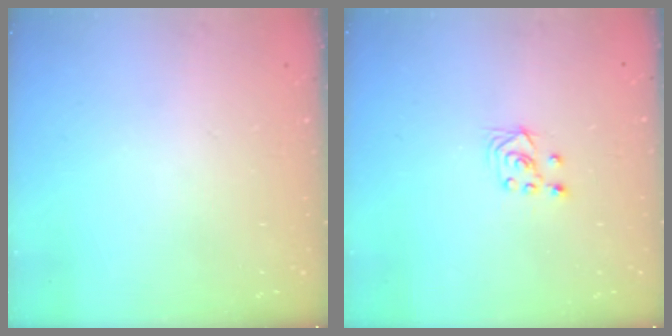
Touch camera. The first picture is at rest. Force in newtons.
{"total": 2.8, "press": 2.6, "slide": 1.1}